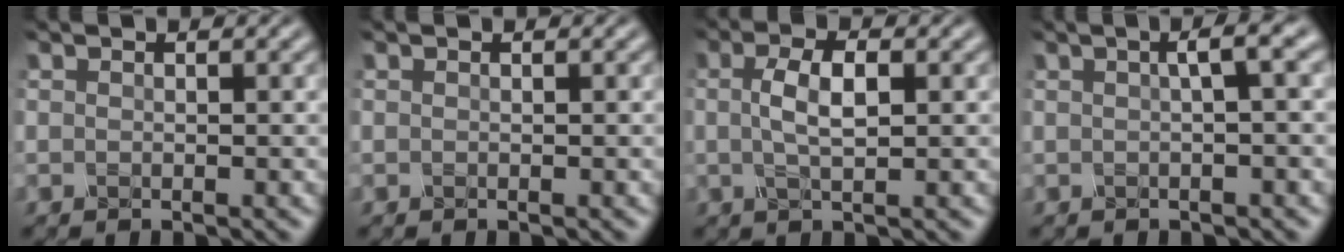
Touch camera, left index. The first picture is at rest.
{"total": 0.0}
{"total": 3.1, "force": [0.0, 1.1, 2.9], "torque": [-0.061, 0.004, -0.003]}
{"total": 3.2, "force": [0.9, 0.7, 2.9], "torque": [-0.042, 0.015, 0.010]}